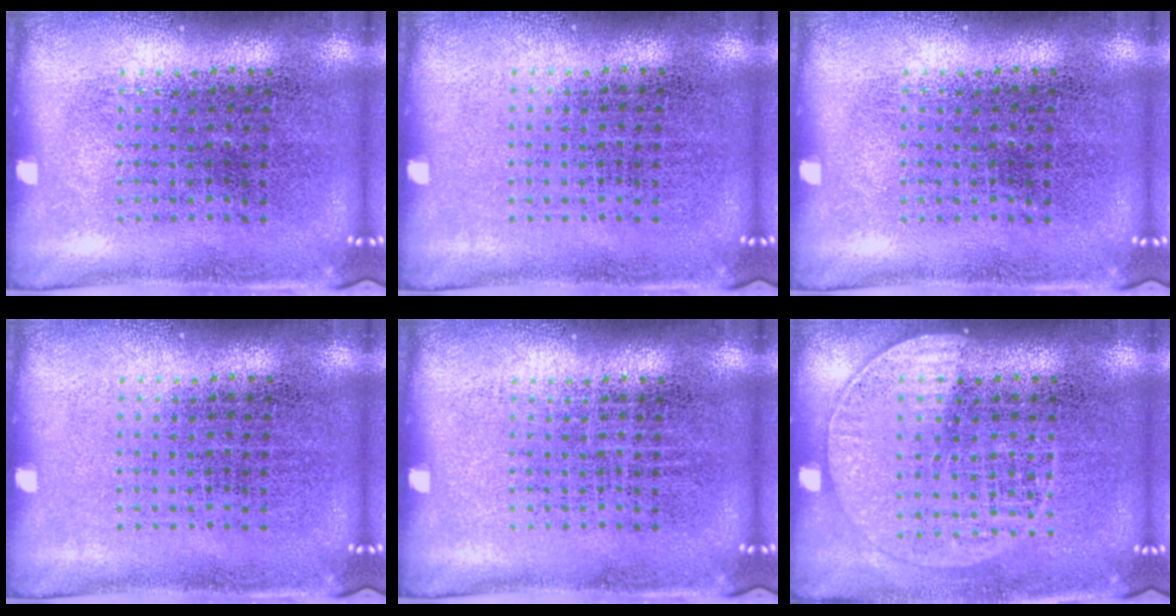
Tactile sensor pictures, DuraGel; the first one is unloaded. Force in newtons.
{"total": 0.0}
{"total": 0.0}
{"total": 0.0}
{"total": 0.0}
{"total": 1.3, "press": 1.2, "slide": 0.5}